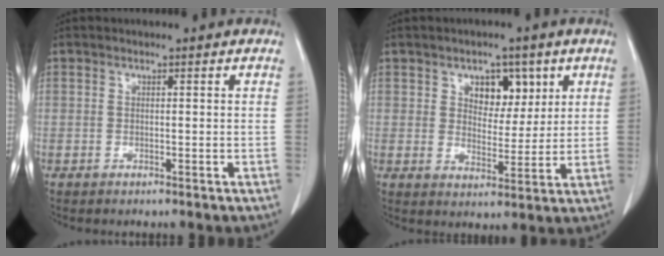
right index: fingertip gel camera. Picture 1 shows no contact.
{"total": 6.6, "force": [3.1, 4.0, 4.1], "torque": [-0.054, 0.007, 0.051]}